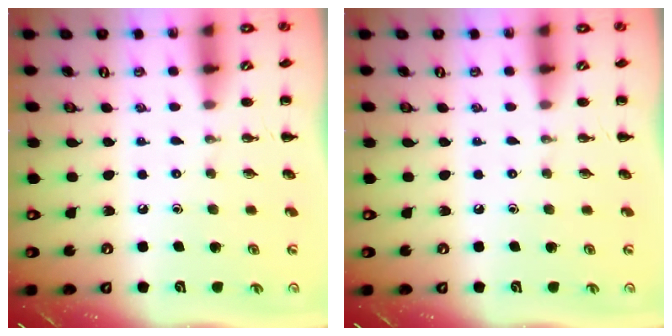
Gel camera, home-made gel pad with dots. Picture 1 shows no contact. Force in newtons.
{"total": 0.0}